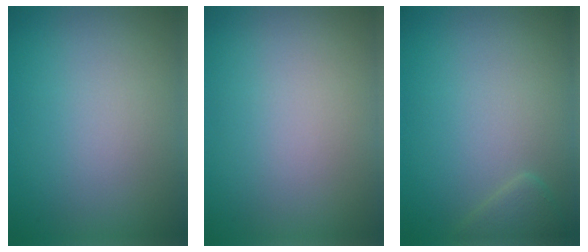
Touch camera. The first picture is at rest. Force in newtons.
{"total": 0.0}
{"total": 0.9, "press": 0.9, "slide": 0.1}